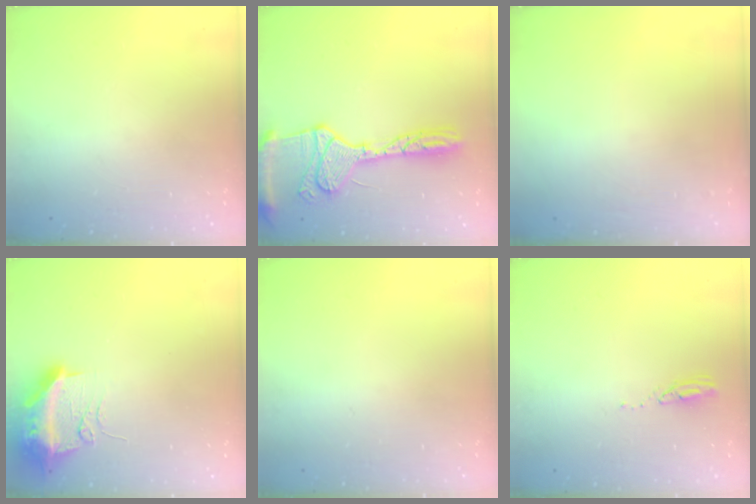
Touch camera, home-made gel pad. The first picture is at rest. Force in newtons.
{"total": 18.8, "press": 18.6, "slide": 2.7}
{"total": 0.0}
{"total": 12.4, "press": 12.3, "slide": 1.3}
{"total": 0.0}
{"total": 3.2, "press": 3.1, "slide": 0.3}